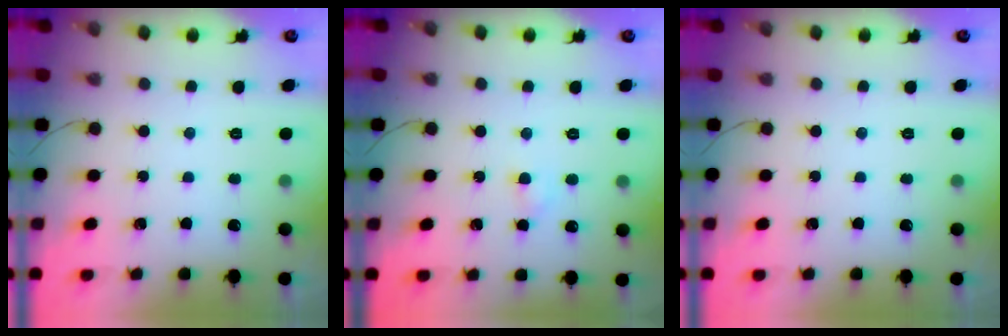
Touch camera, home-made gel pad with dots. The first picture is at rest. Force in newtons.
{"total": 2.7, "press": 2.4, "slide": 1.1}
{"total": 0.0}